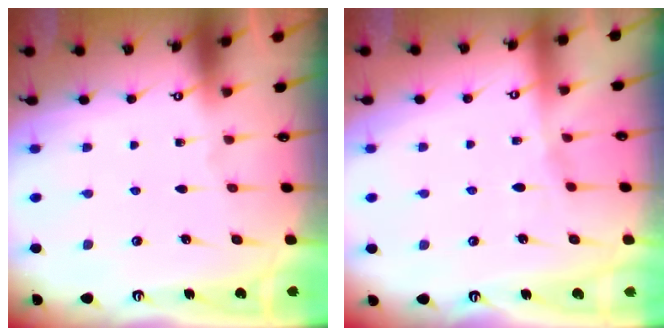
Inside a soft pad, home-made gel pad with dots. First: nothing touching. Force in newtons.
{"total": 5.4, "press": 5.4, "slide": 0.7}